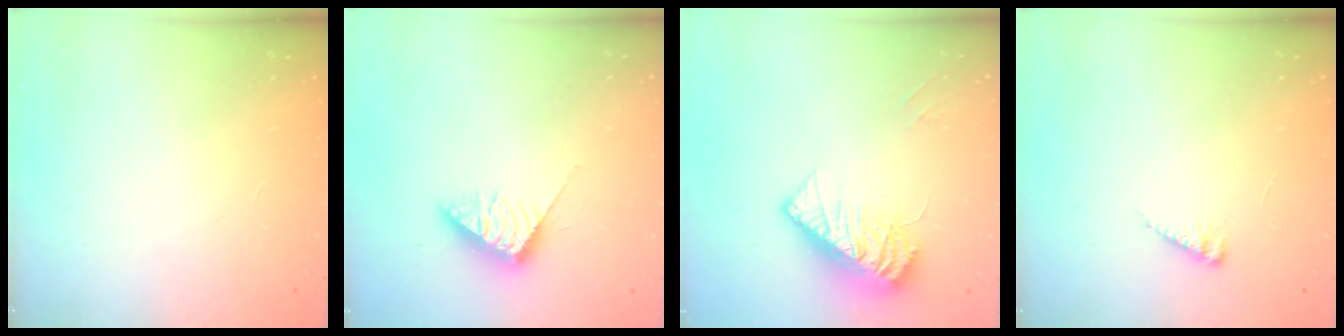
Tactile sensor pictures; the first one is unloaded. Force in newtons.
{"total": 8.0, "press": 8.0, "slide": 0.3}
{"total": 12.8, "press": 12.5, "slide": 2.5}
{"total": 4.3, "press": 4.2, "slide": 0.5}